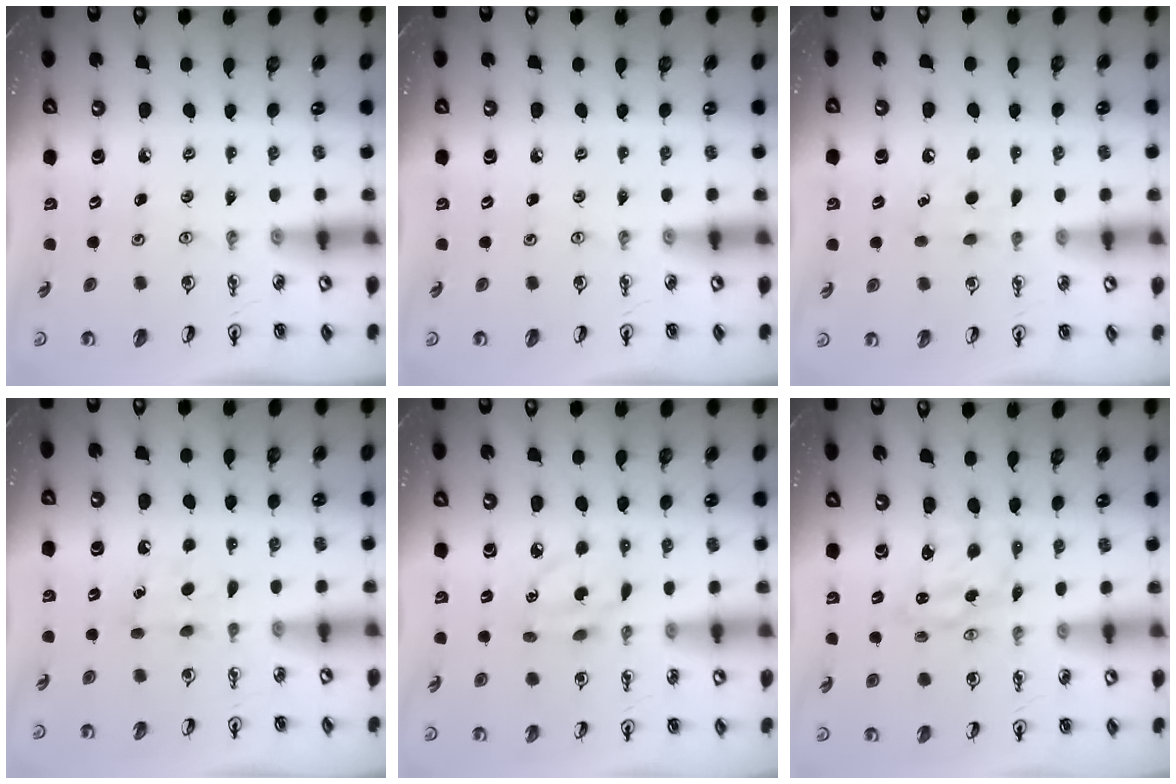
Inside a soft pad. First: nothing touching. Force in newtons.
{"total": 0.0}
{"total": 6.5, "press": 6.4, "slide": 0.9}
{"total": 6.4, "press": 6.3, "slide": 0.7}
{"total": 5.4, "press": 5.4, "slide": 0.3}
{"total": 1.8, "press": 1.8, "slide": 0.1}